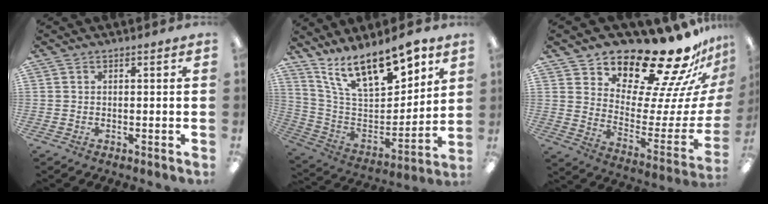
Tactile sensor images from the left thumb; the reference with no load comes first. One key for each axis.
{"total": 17.9, "fx": 13.1, "fy": 6.9, "fz": 10.0, "tx": -0.180, "ty": -0.083, "tz": 0.232}
{"total": 22.4, "fx": 19.6, "fy": 6.4, "fz": 8.8, "tx": -0.118, "ty": -0.167, "tz": 0.333}